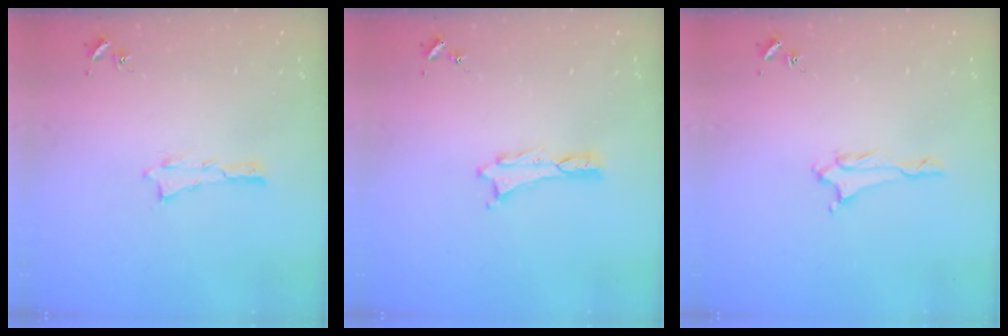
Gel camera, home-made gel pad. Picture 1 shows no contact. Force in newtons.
{"total": 0.0}
{"total": 1.7, "press": 1.7, "slide": 0.3}